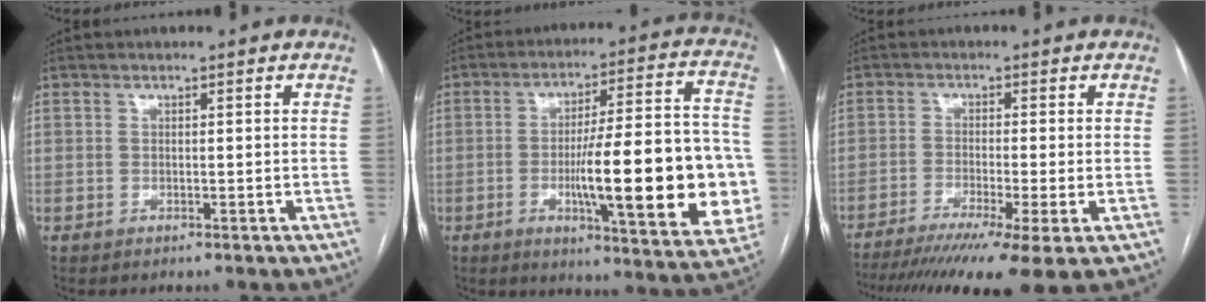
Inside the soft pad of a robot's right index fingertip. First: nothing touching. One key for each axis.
{"total": 23.1, "fx": -4.2, "fy": 4.0, "fz": 22.3, "tx": -0.260, "ty": 0.014, "tz": -0.049}
{"total": 14.2, "fx": -10.1, "fy": -0.3, "fz": 9.9, "tx": -0.139, "ty": -0.032, "tz": -0.160}